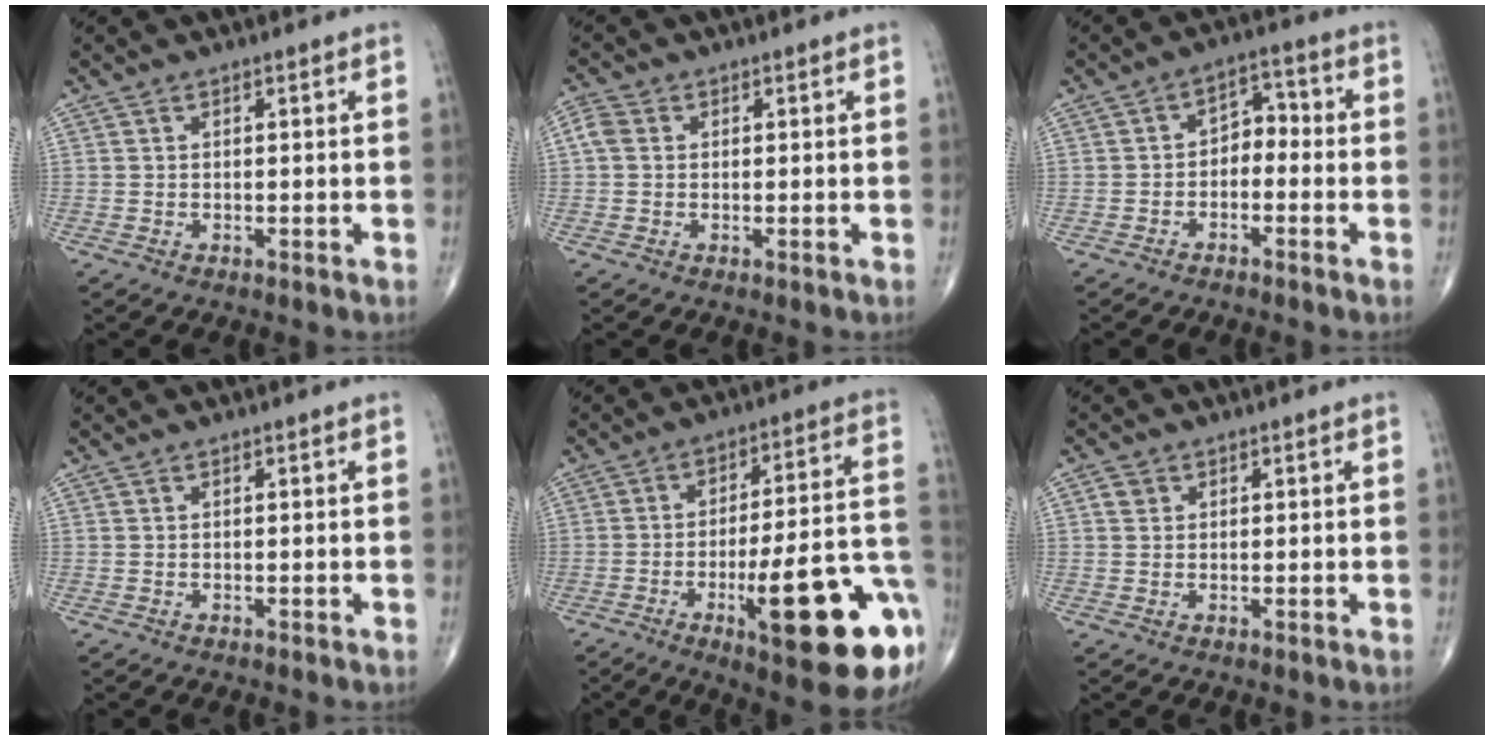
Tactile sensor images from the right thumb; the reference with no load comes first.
{"total": 2.7, "force": [0.4, 2.2, 1.5], "torque": [-0.035, 0.009, 0.002]}
{"total": 4.7, "force": [-1.4, 3.3, 3.1], "torque": [-0.022, 0.036, -0.036]}
{"total": 0.0}
{"total": 23.7, "force": [-8.4, 5.4, 21.5], "torque": [-0.253, 0.026, -0.108]}
{"total": 1.7, "force": [0.6, 1.5, 0.6], "torque": [-0.003, 0.000, 0.007]}